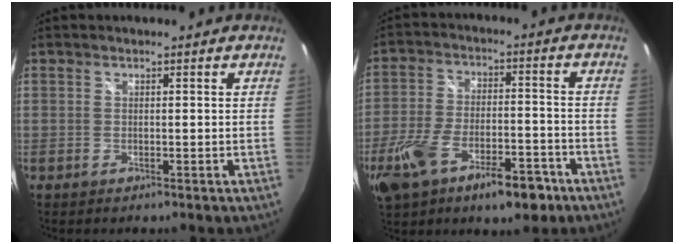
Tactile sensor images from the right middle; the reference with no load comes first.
{"total": 15.5, "force": [-8.9, 6.5, 10.9], "torque": [-0.230, -0.021, -0.148]}